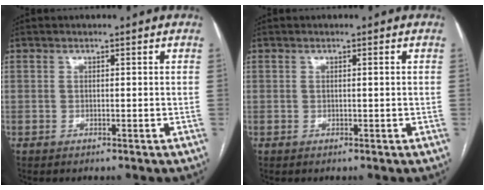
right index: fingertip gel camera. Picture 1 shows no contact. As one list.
[{"total": 0.5, "force": [0.1, 0.0, 0.5], "torque": [-0.008, 0.000, 0.001]}]